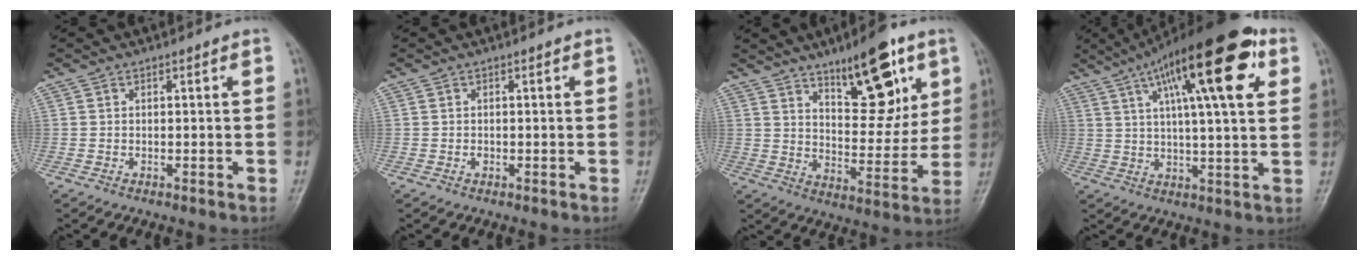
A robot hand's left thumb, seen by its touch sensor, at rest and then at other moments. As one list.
[{"total": 0.6, "force": [-0.1, 0.5, 0.4], "torque": [-0.002, 0.001, -0.003]}, {"total": 16.5, "force": [9.1, 6.5, 12.2], "torque": [-0.133, -0.050, 0.143]}, {"total": 22.2, "force": [9.4, 6.2, 19.1], "torque": [-0.281, 0.003, 0.141]}]